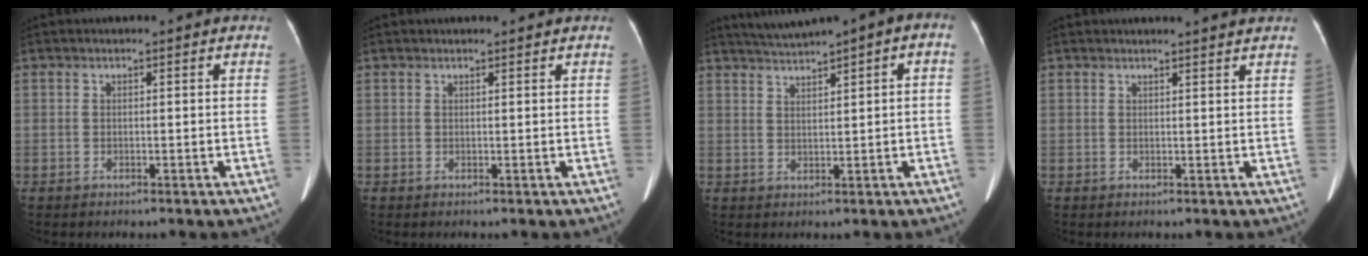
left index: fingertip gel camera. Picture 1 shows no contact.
{"total": 1.5, "force": [1.4, 0.2, 0.4], "torque": [-0.006, 0.011, 0.019]}
{"total": 5.7, "force": [3.4, 0.5, 4.5], "torque": [-0.074, 0.029, 0.057]}
{"total": 3.9, "force": [3.7, -0.4, 1.0], "torque": [-0.012, 0.005, 0.038]}